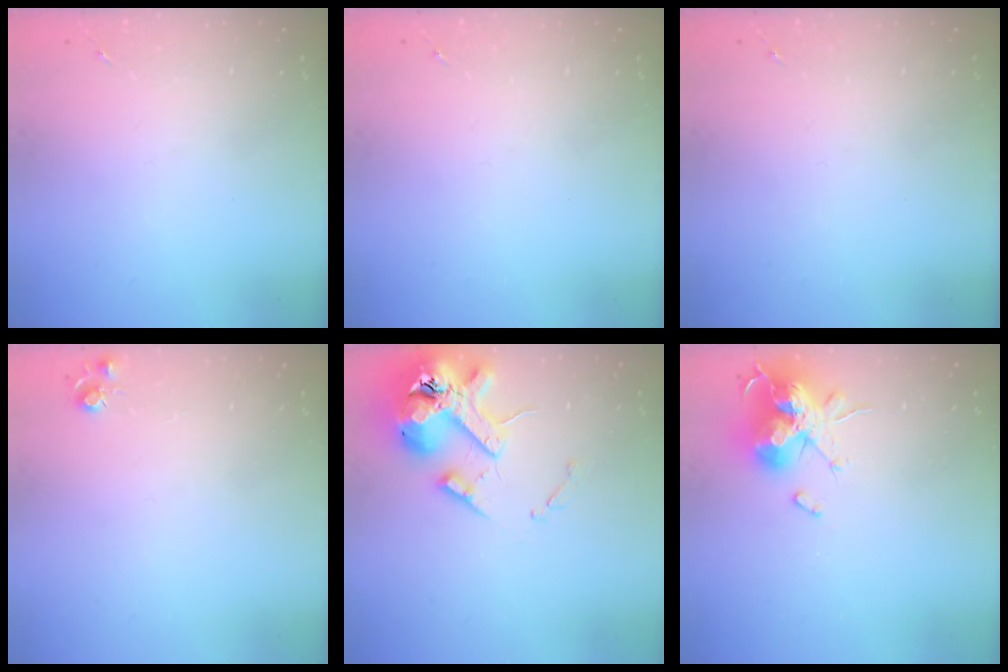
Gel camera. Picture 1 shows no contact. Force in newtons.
{"total": 0.0}
{"total": 0.0}
{"total": 5.1, "press": 5.0, "slide": 0.5}
{"total": 14.5, "press": 14.3, "slide": 2.0}
{"total": 16.4, "press": 16.4, "slide": 0.1}